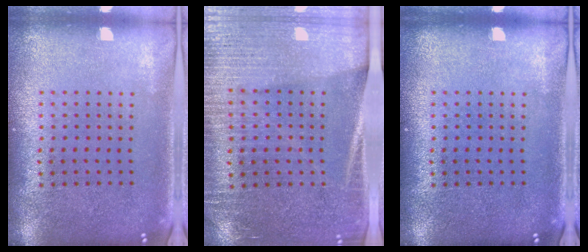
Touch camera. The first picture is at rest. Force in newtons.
{"total": 3.4, "press": 3.0, "slide": 1.6}
{"total": 0.0}